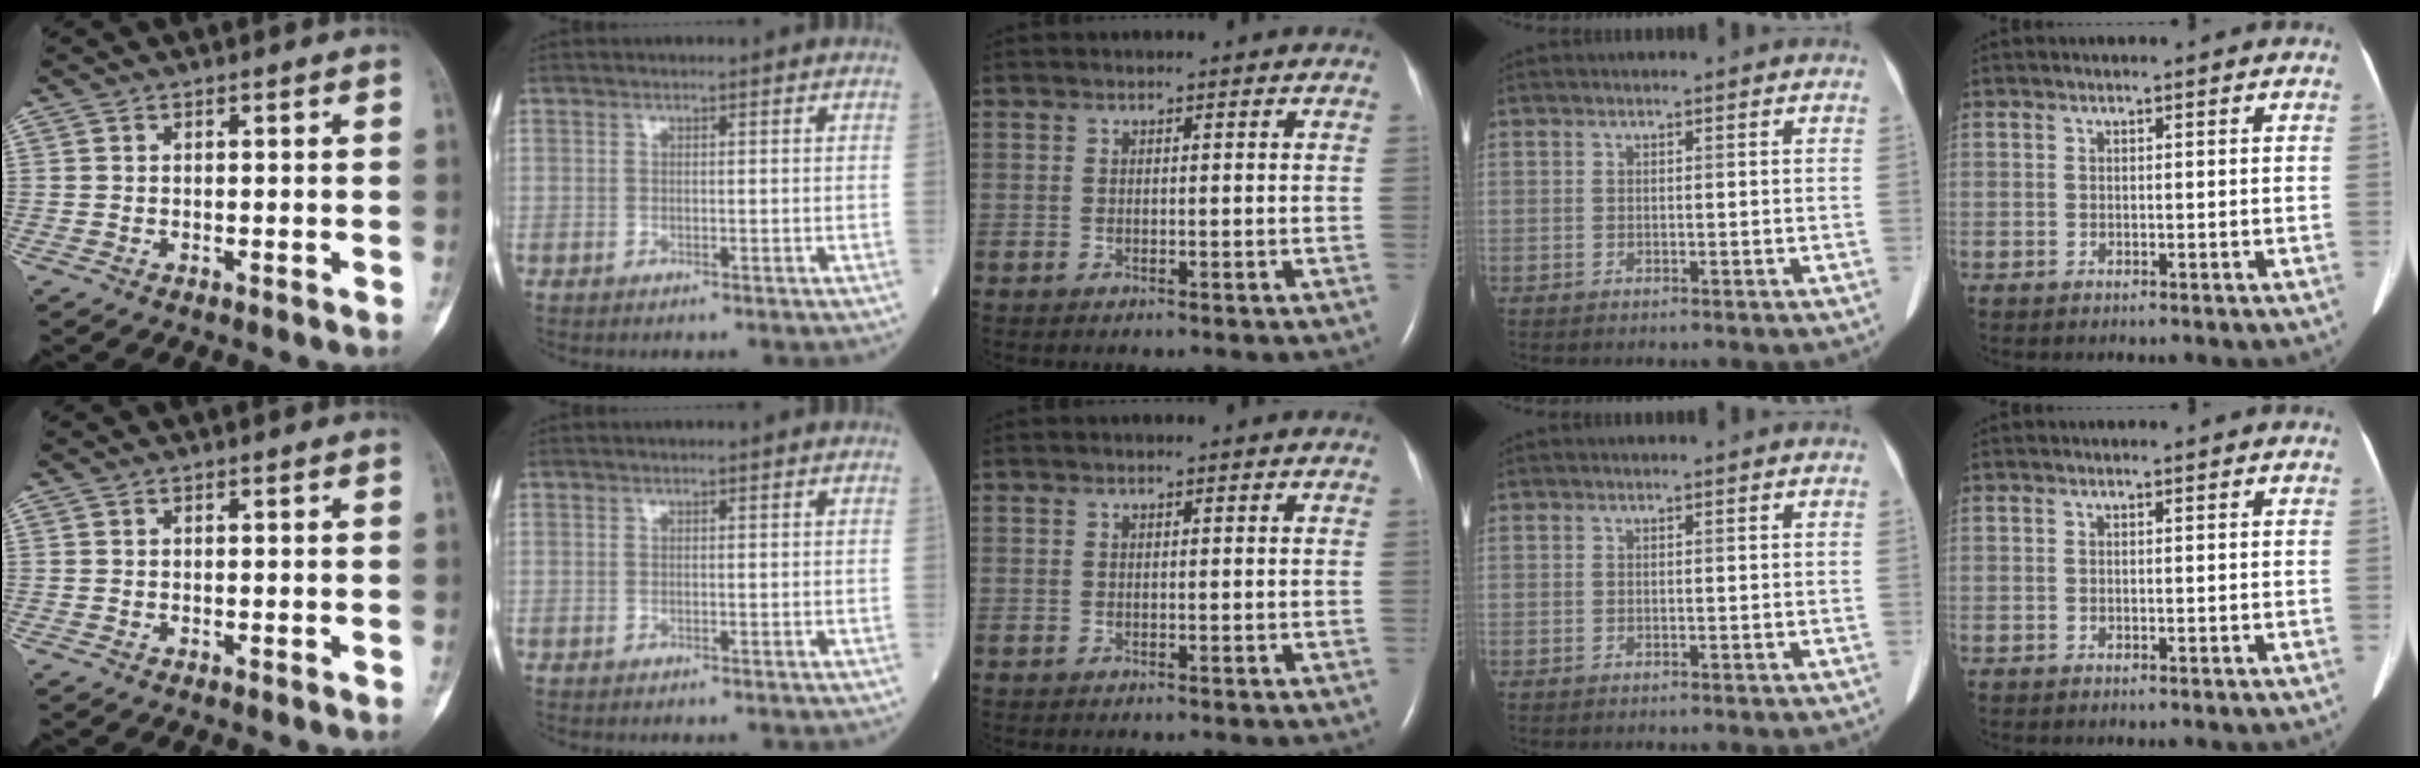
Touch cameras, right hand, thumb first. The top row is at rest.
{}